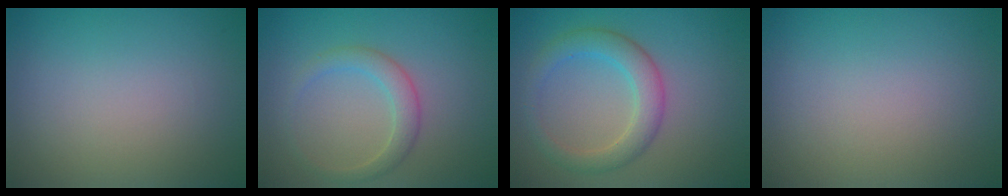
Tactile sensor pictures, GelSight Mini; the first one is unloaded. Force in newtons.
{"total": 2.4, "press": 2.4, "slide": 0.2}
{"total": 3.7, "press": 3.7, "slide": 0.1}
{"total": 0.0}